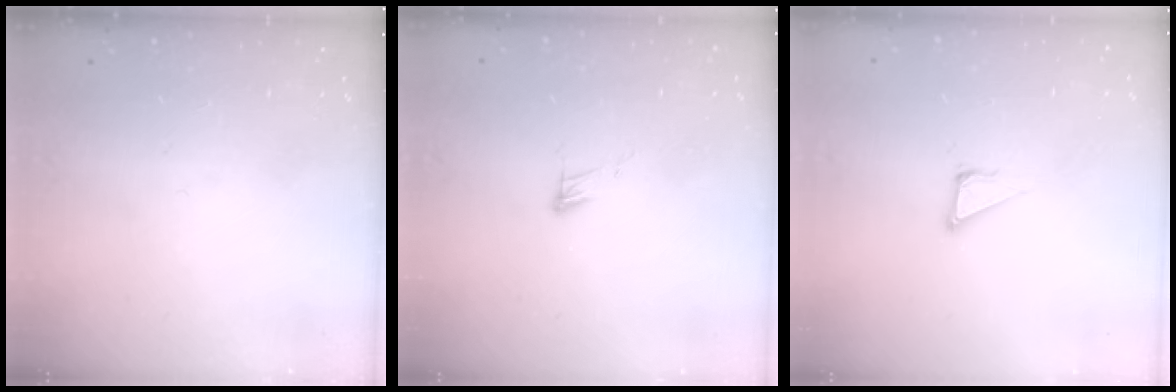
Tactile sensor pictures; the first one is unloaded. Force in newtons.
{"total": 4.0, "press": 4.0, "slide": 0.3}
{"total": 3.8, "press": 3.7, "slide": 0.2}